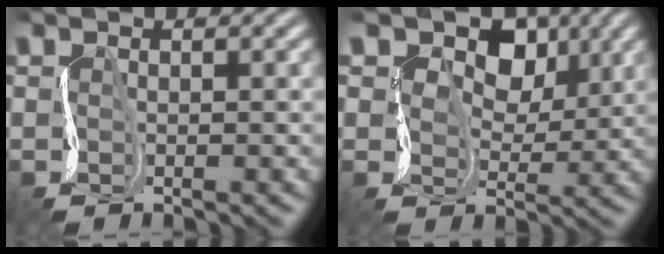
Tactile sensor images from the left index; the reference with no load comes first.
{"total": 8.2, "force": [3.8, 5.4, 4.8], "torque": [-0.061, 0.008, 0.051]}